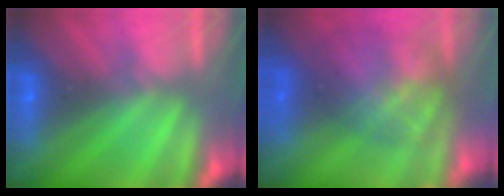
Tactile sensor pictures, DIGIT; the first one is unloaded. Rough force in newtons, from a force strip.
{"total": 7.4}